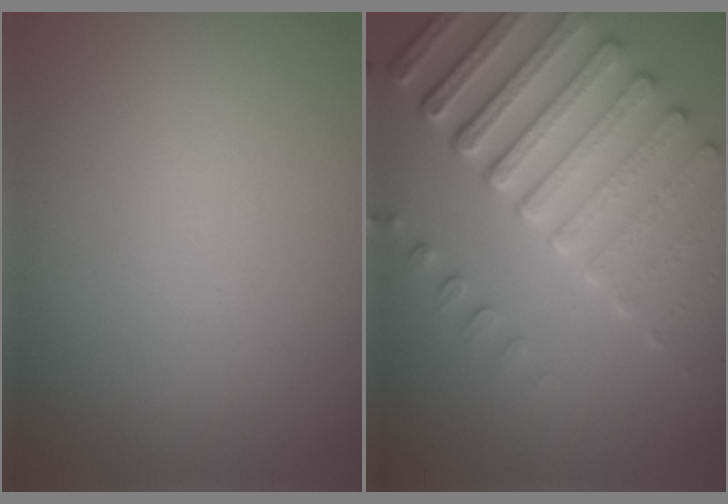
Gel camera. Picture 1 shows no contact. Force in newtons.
{"total": 7.5, "press": 5.6, "slide": 5.0}